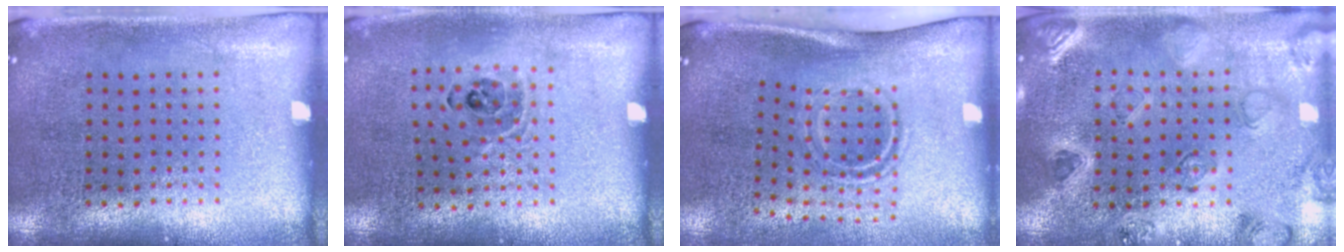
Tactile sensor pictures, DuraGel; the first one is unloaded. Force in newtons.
{"total": 0.9, "press": 0.9, "slide": 0.1}
{"total": 1.9, "press": 1.1, "slide": 1.5}
{"total": 0.8, "press": 0.7, "slide": 0.3}